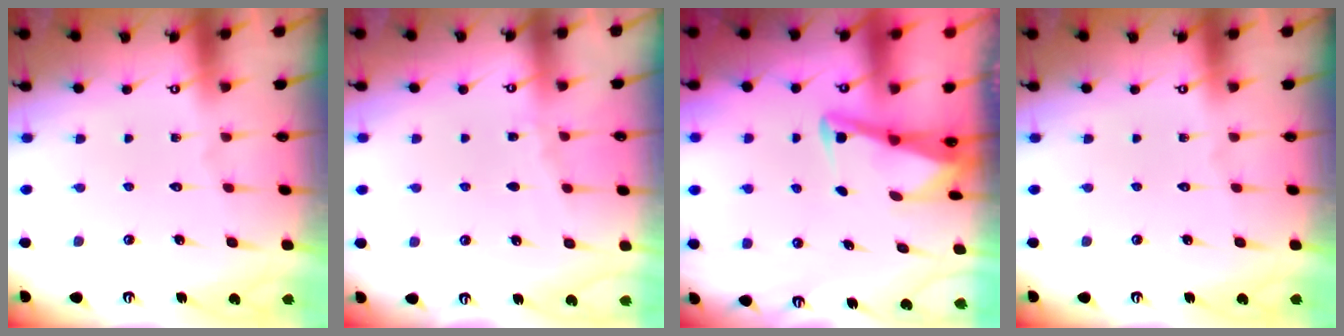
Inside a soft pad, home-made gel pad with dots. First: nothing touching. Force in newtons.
{"total": 2.8, "press": 2.8, "slide": 0.4}
{"total": 3.0, "press": 3.0, "slide": 0.4}
{"total": 0.0}